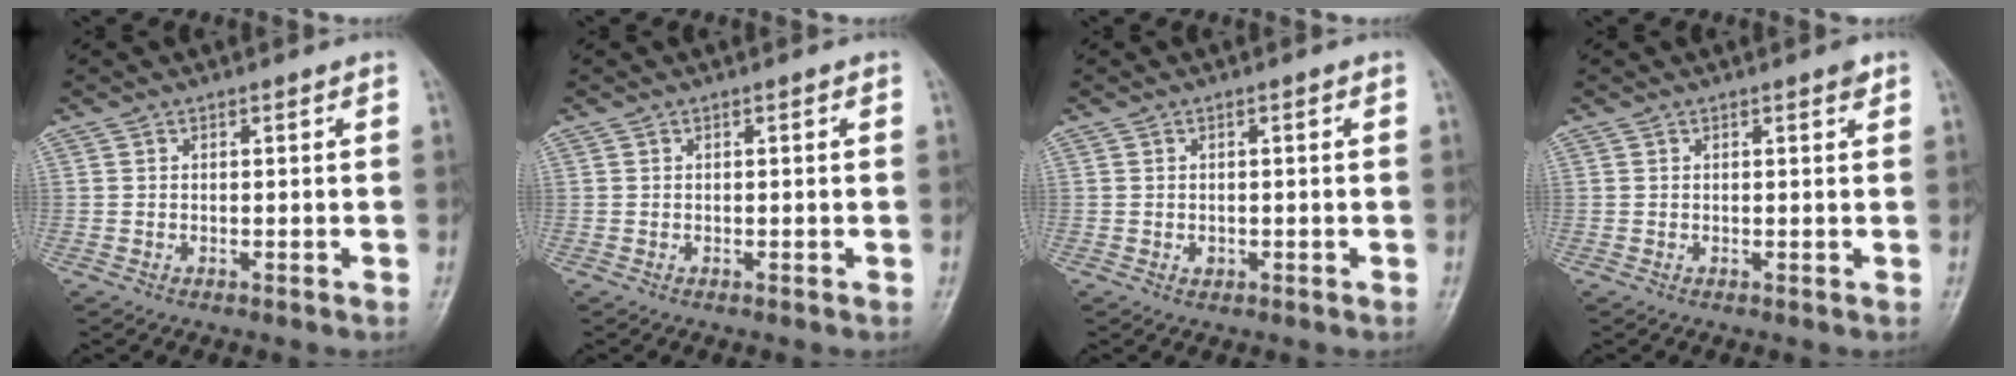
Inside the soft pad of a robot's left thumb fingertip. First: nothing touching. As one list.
[{"total": 0.0}, {"total": 0.7, "force": [-0.4, 0.4, 0.4], "torque": [-0.003, 0.003, -0.008]}, {"total": 1.1, "force": [0.7, 0.3, 0.8], "torque": [-0.009, -0.002, 0.008]}]